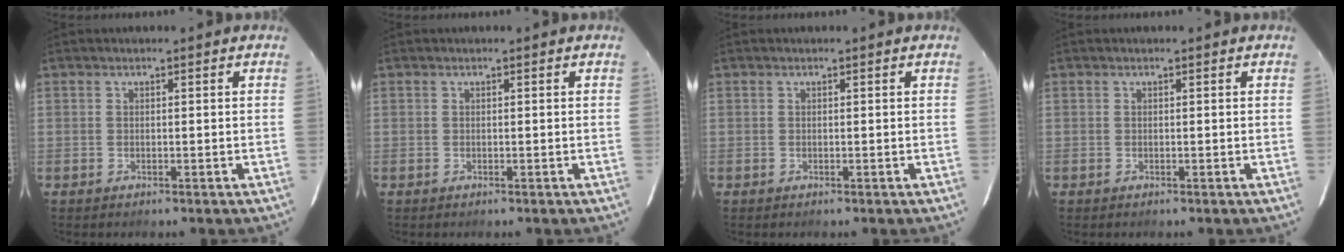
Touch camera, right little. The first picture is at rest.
{"total": 0.0}
{"total": 0.0}
{"total": 0.0}